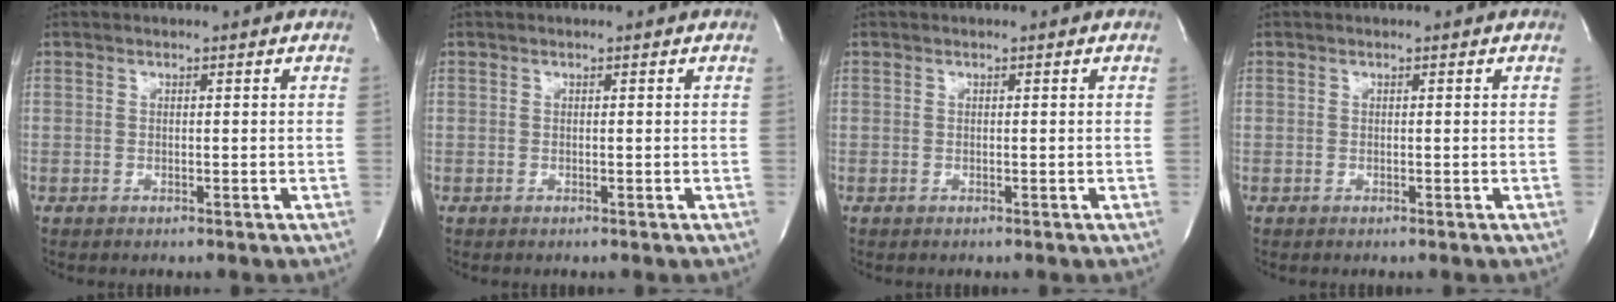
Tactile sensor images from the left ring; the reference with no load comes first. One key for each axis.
{"total": 0.0}
{"total": 0.0}
{"total": 0.0}